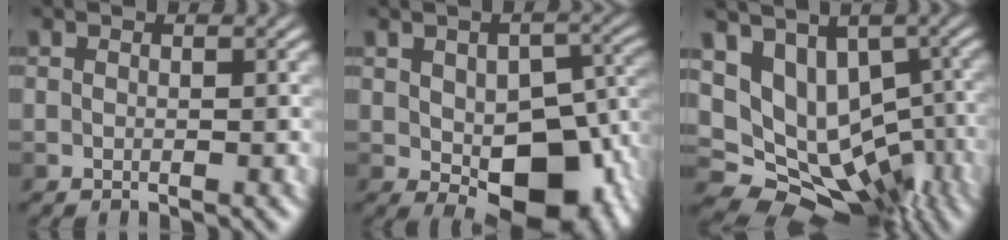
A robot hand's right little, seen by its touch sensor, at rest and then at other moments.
{"total": 10.1, "force": [-3.7, 5.3, 7.8], "torque": [-0.114, -0.013, -0.050]}
{"total": 10.2, "force": [-0.1, 8.5, 5.7], "torque": [-0.076, -0.003, -0.001]}